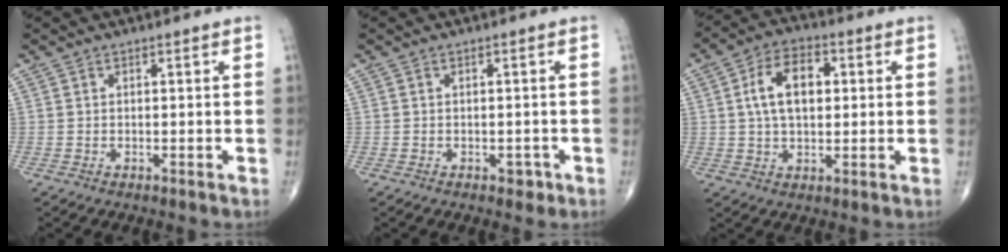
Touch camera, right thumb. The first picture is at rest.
{"total": 1.5, "force": [-0.7, 1.0, 0.8], "torque": [-0.001, 0.002, -0.007]}
{"total": 10.5, "force": [1.8, 6.3, 8.2], "torque": [-0.131, 0.012, 0.027]}